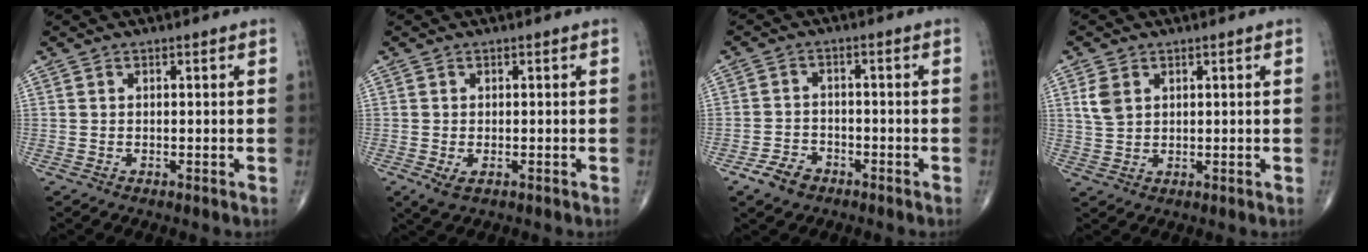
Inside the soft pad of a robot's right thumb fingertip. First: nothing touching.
{"total": 2.2, "force": [-0.7, 1.2, 1.7], "torque": [-0.031, -0.004, -0.007]}
{"total": 4.5, "force": [-3.0, 2.9, 1.8], "torque": [-0.027, 0.016, -0.051]}
{"total": 4.0, "force": [1.5, 2.7, 2.4], "torque": [-0.046, -0.001, 0.037]}